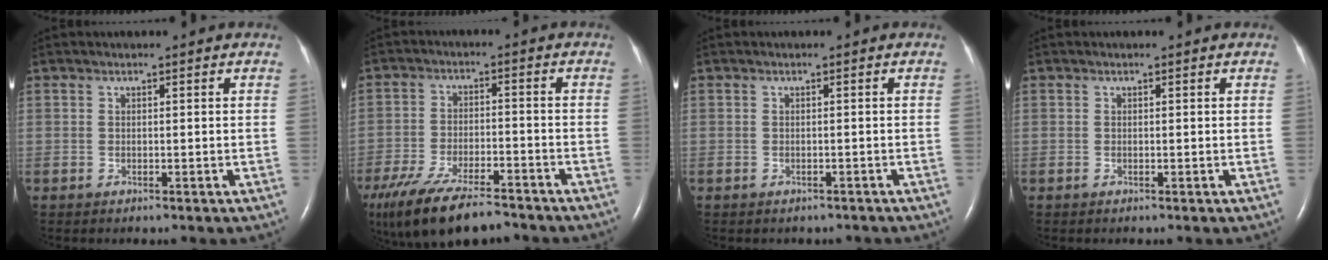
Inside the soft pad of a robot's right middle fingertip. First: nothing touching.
{"total": 17.3, "force": [-13.4, 5.3, 9.5], "torque": [-0.207, -0.027, -0.218]}
{"total": 2.1, "force": [-1.8, 1.0, 0.3], "torque": [-0.008, 0.000, -0.022]}
{"total": 0.0}